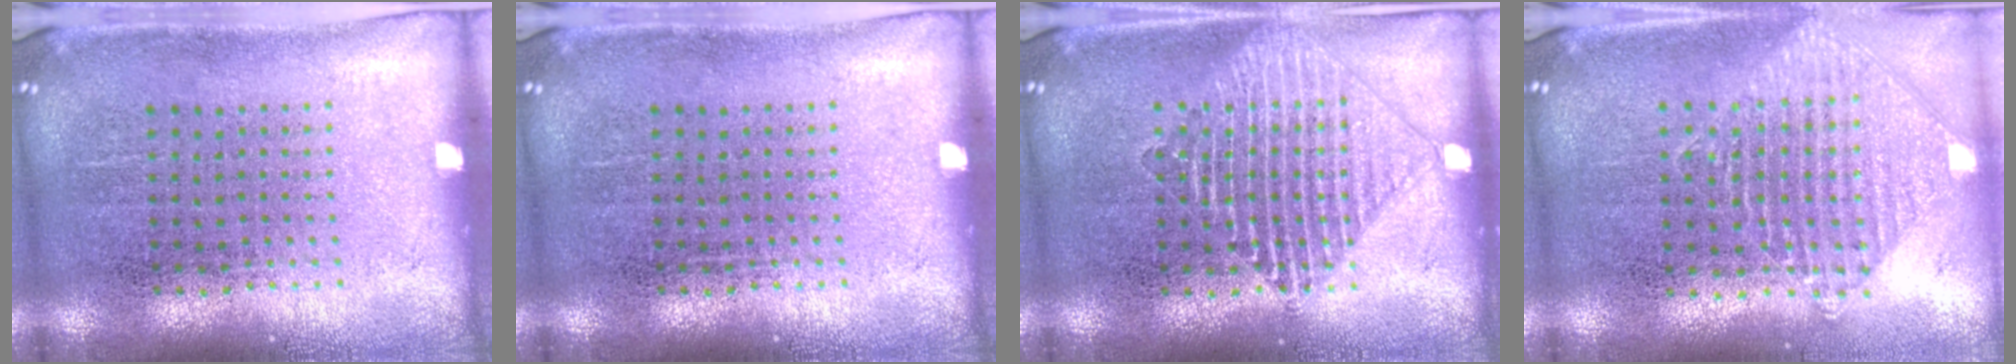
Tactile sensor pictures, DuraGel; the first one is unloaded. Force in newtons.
{"total": 0.0}
{"total": 2.6, "press": 2.6, "slide": 0.5}
{"total": 1.0, "press": 1.0, "slide": 0.1}